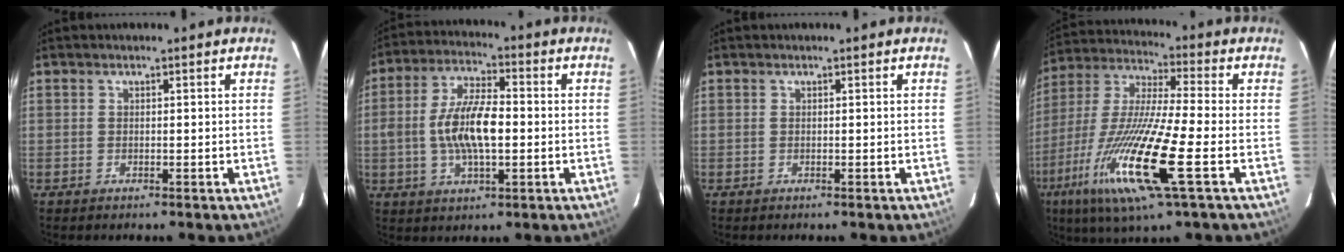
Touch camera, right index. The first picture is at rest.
{"total": 11.0, "force": [-0.9, 4.4, 10.1], "torque": [-0.199, 0.008, -0.015]}
{"total": 0.0}
{"total": 20.1, "force": [-7.9, 1.5, 18.4], "torque": [-0.377, -0.036, -0.158]}